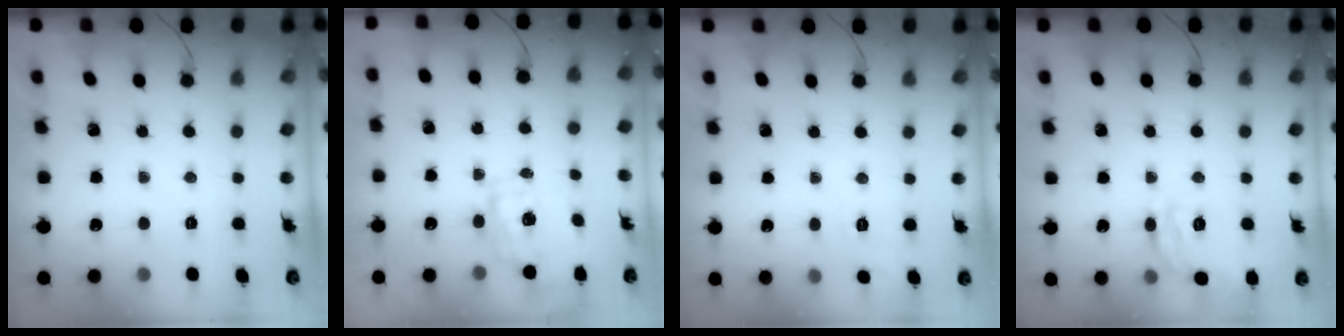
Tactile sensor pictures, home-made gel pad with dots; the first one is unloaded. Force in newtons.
{"total": 2.2, "press": 2.1, "slide": 0.4}
{"total": 1.9, "press": 0.6, "slide": 1.9}
{"total": 12.0, "press": 11.8, "slide": 1.9}